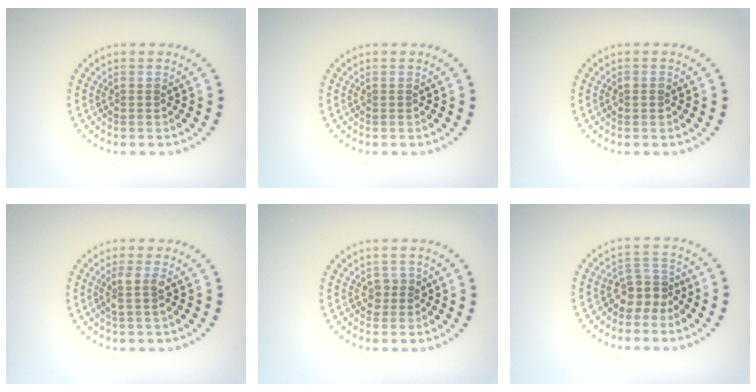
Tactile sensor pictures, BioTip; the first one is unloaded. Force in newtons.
{"total": 0.0}
{"total": 1.0, "press": 0.9, "slide": 0.2}
{"total": 1.8, "press": 1.5, "slide": 1.1}
{"total": 1.2, "press": 1.1, "slide": 0.6}
{"total": 2.8, "press": 2.1, "slide": 1.8}